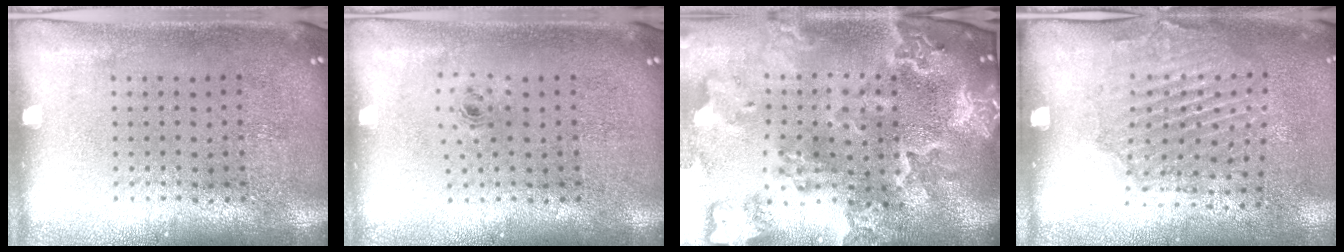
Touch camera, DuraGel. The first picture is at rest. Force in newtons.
{"total": 0.6, "press": 0.3, "slide": 0.6}
{"total": 4.2, "press": 3.5, "slide": 2.3}
{"total": 1.8, "press": 1.5, "slide": 0.9}